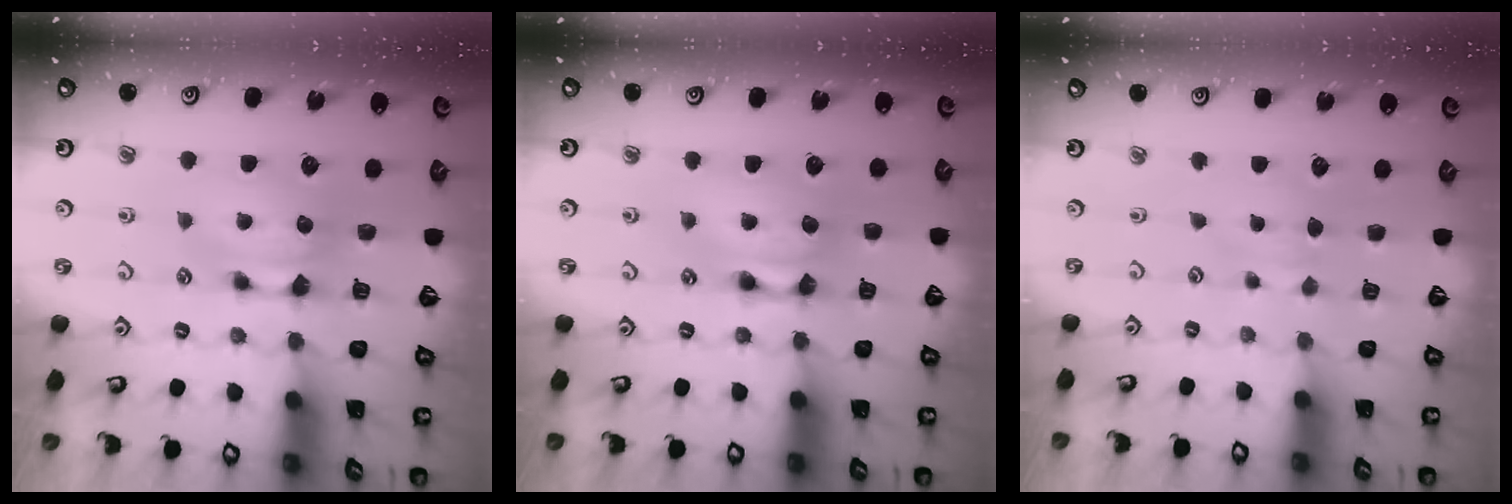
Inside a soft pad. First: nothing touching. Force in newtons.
{"total": 2.2, "press": 2.2, "slide": 0.1}
{"total": 3.4, "press": 3.4, "slide": 0.3}